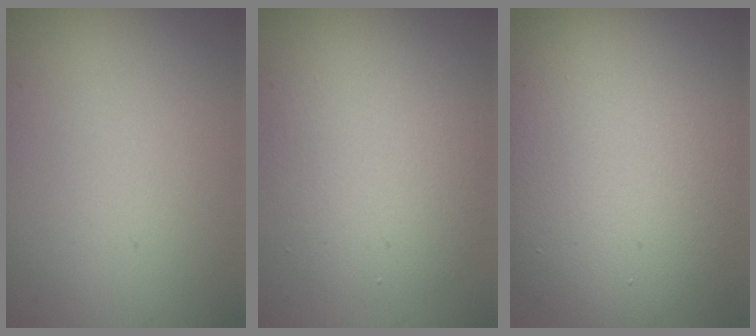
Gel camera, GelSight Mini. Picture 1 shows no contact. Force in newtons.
{"total": 4.9, "press": 4.9, "slide": 0.4}
{"total": 13.7, "press": 13.7, "slide": 0.8}